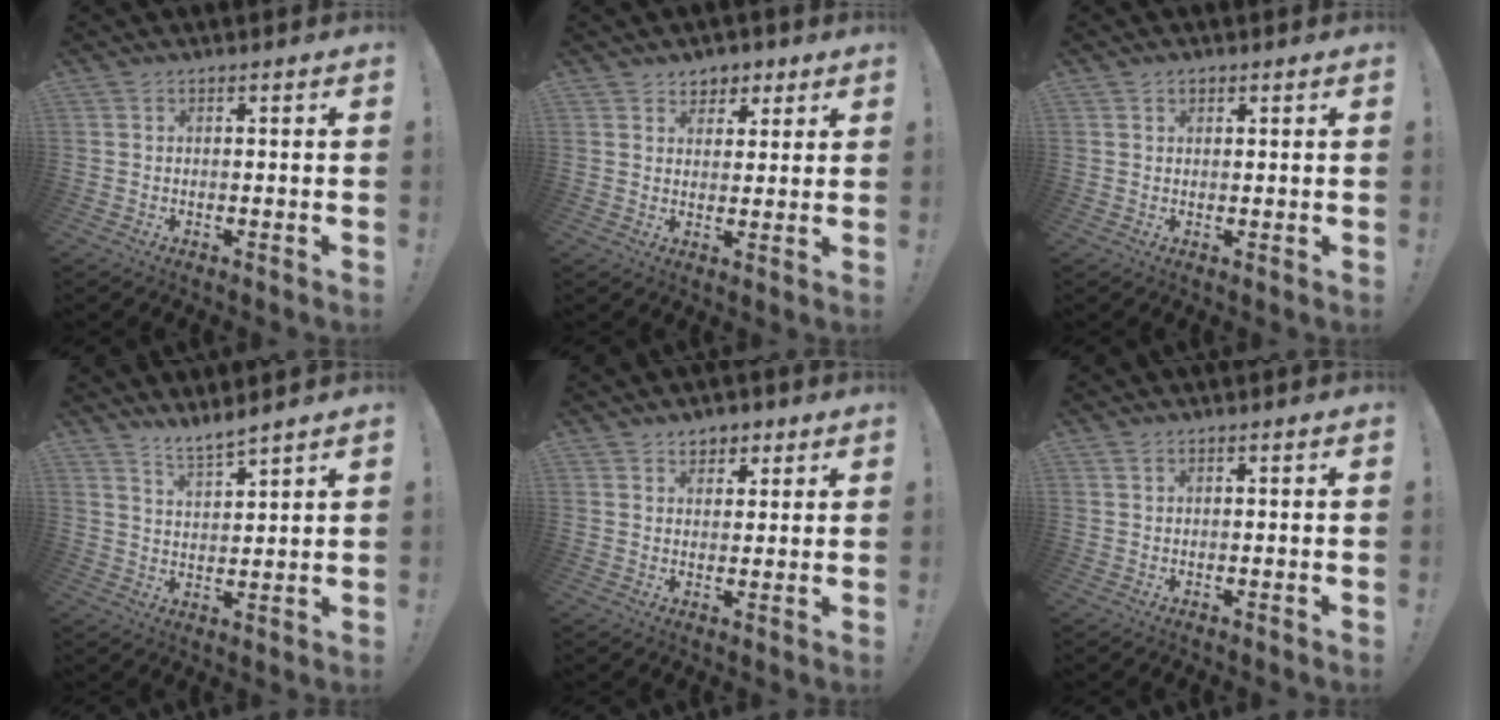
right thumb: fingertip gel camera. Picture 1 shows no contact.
{"total": 5.1, "force": [3.1, 4.0, 0.8], "torque": [0.004, -0.021, 0.056]}
{"total": 1.4, "force": [0.7, 1.1, 0.4], "torque": [0.006, -0.002, 0.011]}
{"total": 5.7, "force": [5.3, 0.5, 2.0], "torque": [-0.041, -0.035, 0.096]}
{"total": 4.3, "force": [2.7, 3.2, 1.0], "torque": [-0.003, -0.011, 0.047]}
{"total": 0.6, "force": [0.5, 0.3, 0.3], "torque": [0.002, -0.003, 0.007]}